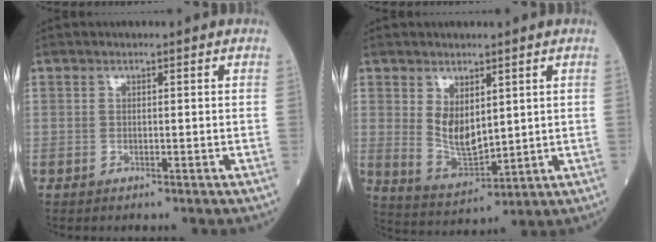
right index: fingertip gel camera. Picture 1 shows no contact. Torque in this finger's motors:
{"motor_torque": [0.73, 0.42, 0.17, 0.09]}